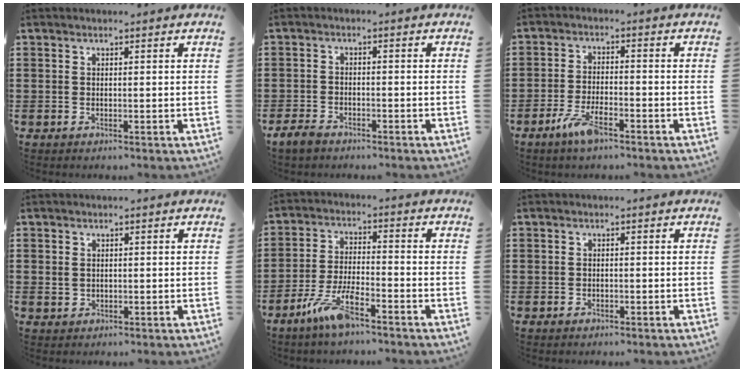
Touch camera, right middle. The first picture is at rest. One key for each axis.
{"total": 2.7, "fx": -2.2, "fy": 1.2, "fz": 1.1, "tx": -0.035, "ty": 0.002, "tz": -0.048}
{"total": 5.4, "fx": -3.4, "fy": 1.6, "fz": 3.9, "tx": -0.087, "ty": -0.001, "tz": -0.067}
{"total": 1.1, "fx": 0.3, "fy": 1.1, "fz": 0.3, "tx": -0.009, "ty": 0.007, "tz": 0.005}
{"total": 8.0, "fx": -5.3, "fy": 1.3, "fz": 5.8, "tx": -0.131, "ty": -0.008, "tz": -0.102}
{"total": 1.0, "fx": -0.5, "fy": 0.8, "fz": 0.1, "tx": -0.003, "ty": 0.003, "tz": -0.013}